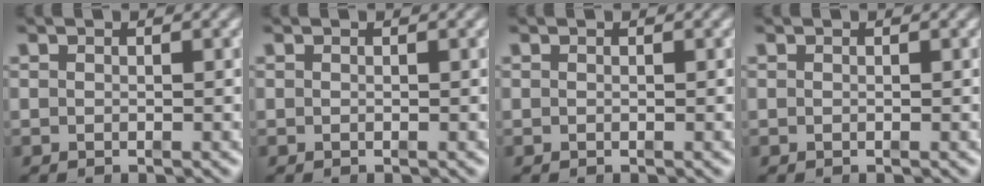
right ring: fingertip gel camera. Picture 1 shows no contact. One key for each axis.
{"total": 0.0}
{"total": 0.0}
{"total": 0.0}